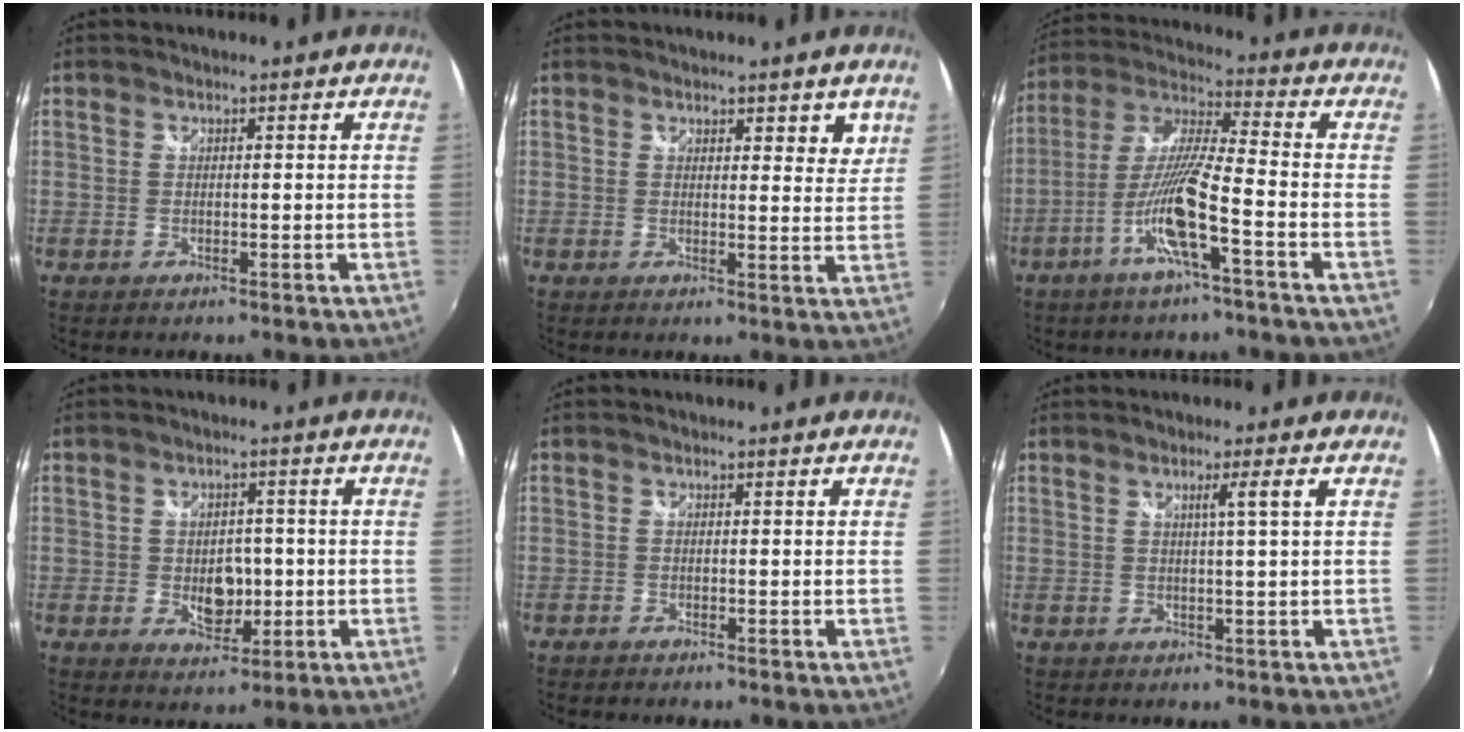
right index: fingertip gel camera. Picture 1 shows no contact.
{"total": 4.0, "force": [2.8, 1.6, 2.4], "torque": [-0.025, 0.002, 0.041]}
{"total": 12.0, "force": [-5.5, 0.1, 10.6], "torque": [-0.217, -0.005, -0.107]}
{"total": 5.9, "force": [-0.9, 4.2, 4.0], "torque": [-0.064, -0.005, -0.008]}
{"total": 0.8, "force": [-0.7, 0.2, 0.2], "torque": [-0.007, -0.004, -0.016]}
{"total": 2.7, "force": [0.8, -1.0, 2.3], "torque": [-0.039, -0.001, 0.015]}